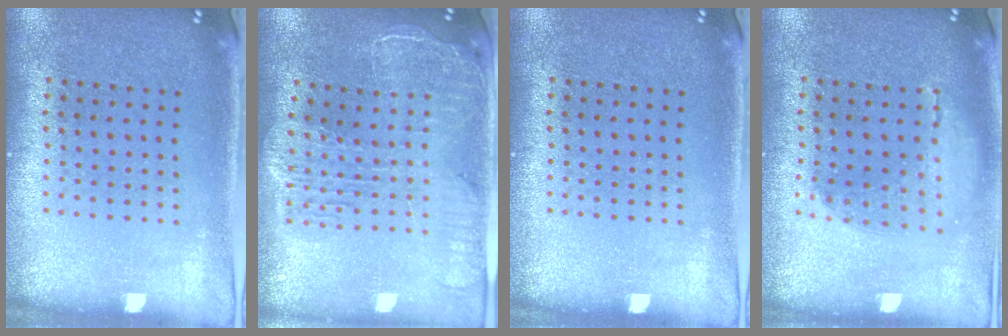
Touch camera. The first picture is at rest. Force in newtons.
{"total": 2.3, "press": 2.0, "slide": 1.1}
{"total": 0.0}
{"total": 1.2, "press": 1.2, "slide": 0.3}